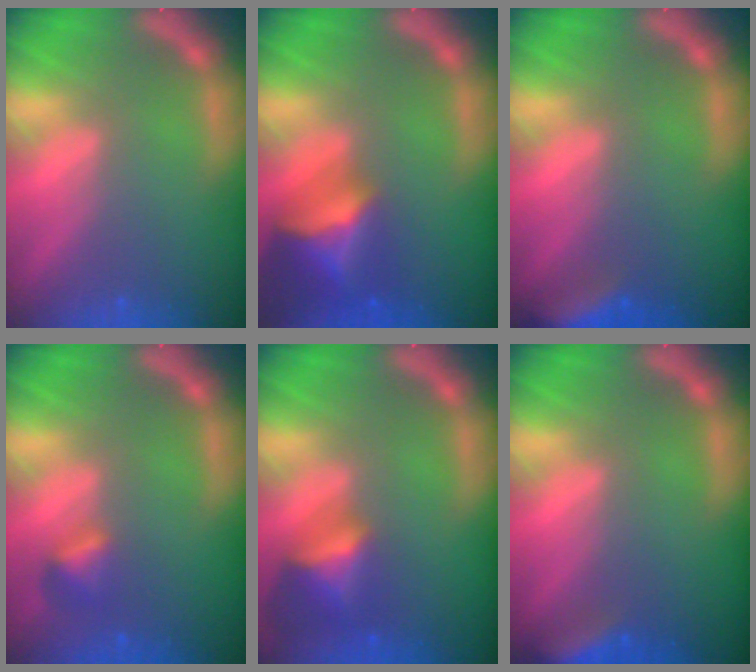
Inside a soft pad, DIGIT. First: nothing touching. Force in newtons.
{"total": 7.0}
{"total": 5.0}
{"total": 1.9}
{"total": 4.5}
{"total": 4.4}